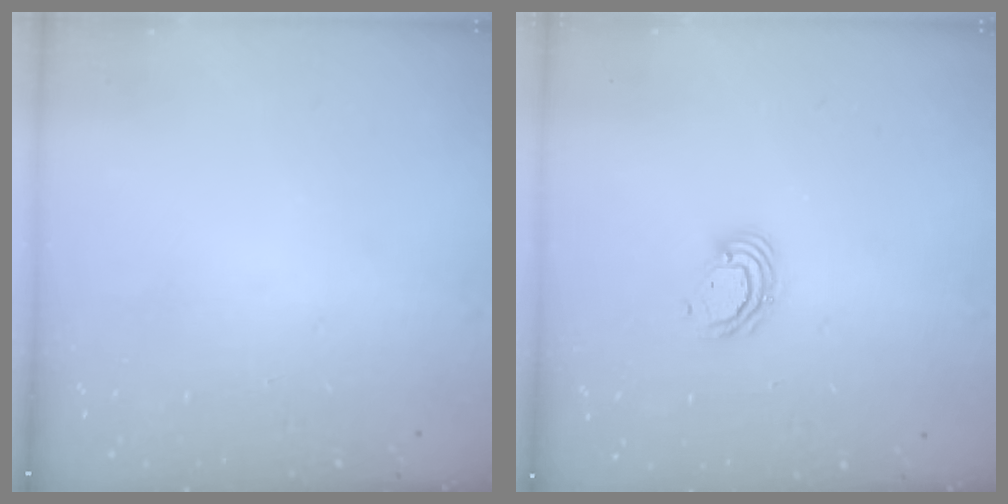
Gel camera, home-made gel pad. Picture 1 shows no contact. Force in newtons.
{"total": 5.6, "press": 5.6, "slide": 0.4}